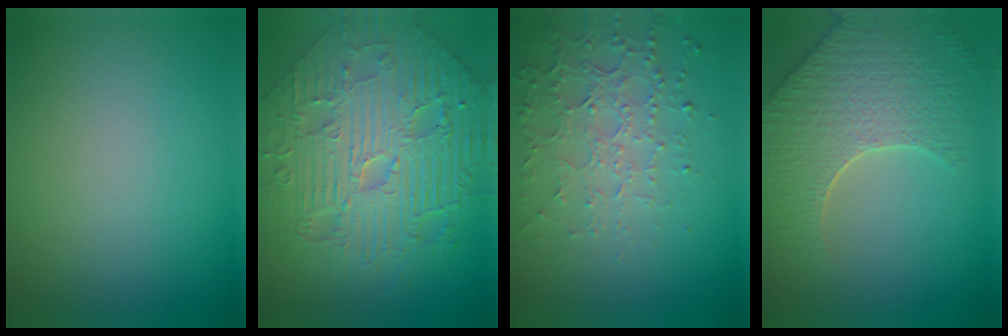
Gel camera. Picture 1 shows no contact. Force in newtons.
{"total": 11.6, "press": 7.8, "slide": 8.7}
{"total": 4.6, "press": 3.4, "slide": 3.1}
{"total": 7.8, "press": 5.8, "slide": 5.2}